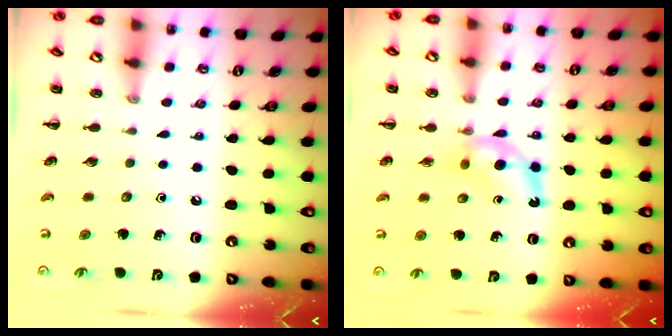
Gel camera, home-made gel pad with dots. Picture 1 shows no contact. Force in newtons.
{"total": 5.2, "press": 5.1, "slide": 1.0}